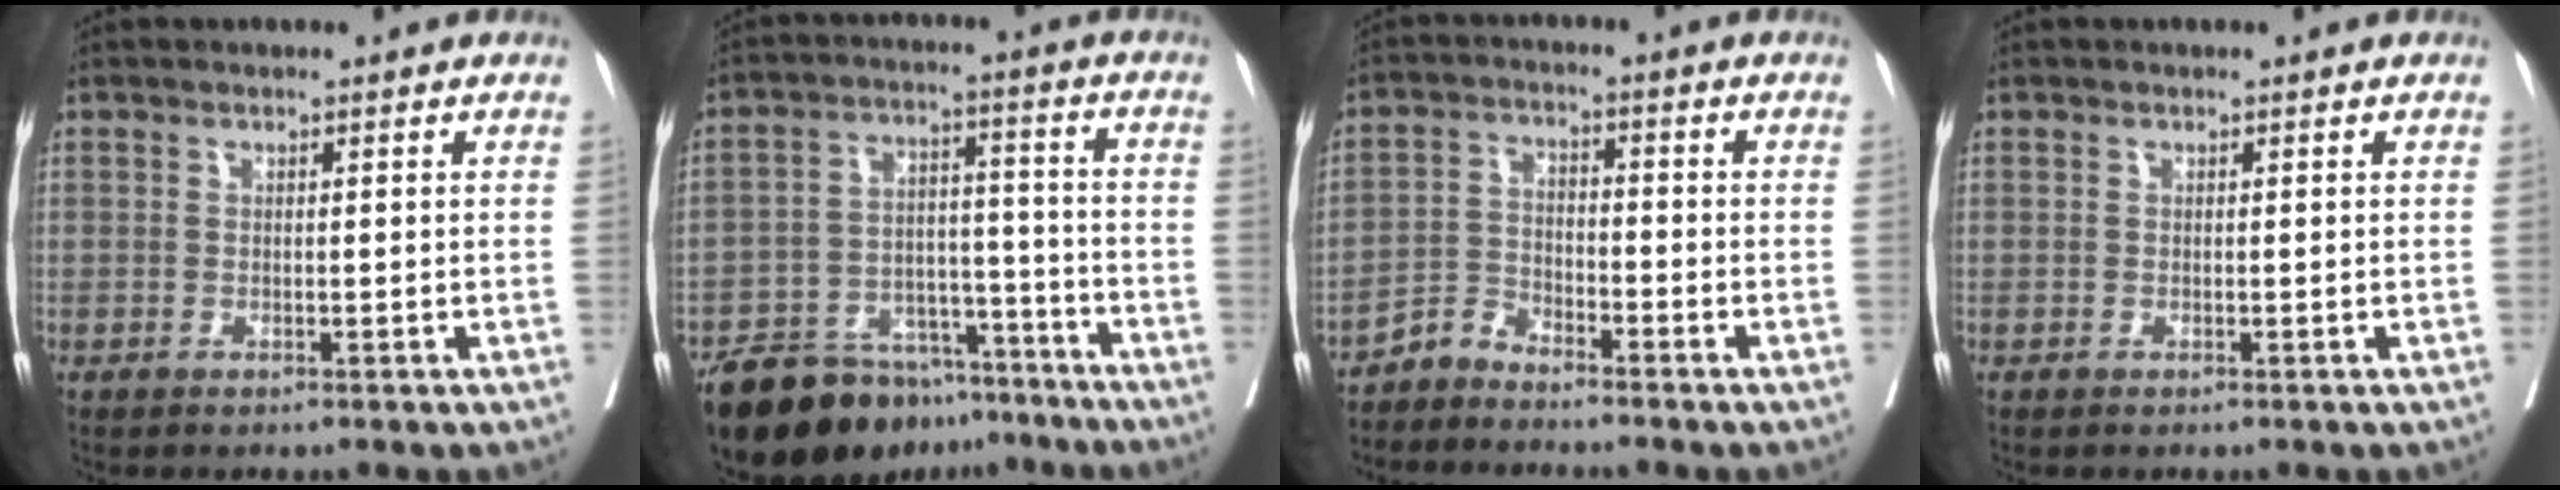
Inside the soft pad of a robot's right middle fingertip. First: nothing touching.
{"total": 14.9, "force": [-12.3, 6.4, 5.3], "torque": [-0.074, 0.030, -0.197]}
{"total": 3.3, "force": [-3.3, 0.6, -0.2], "torque": [0.009, -0.005, -0.067]}
{"total": 0.0}